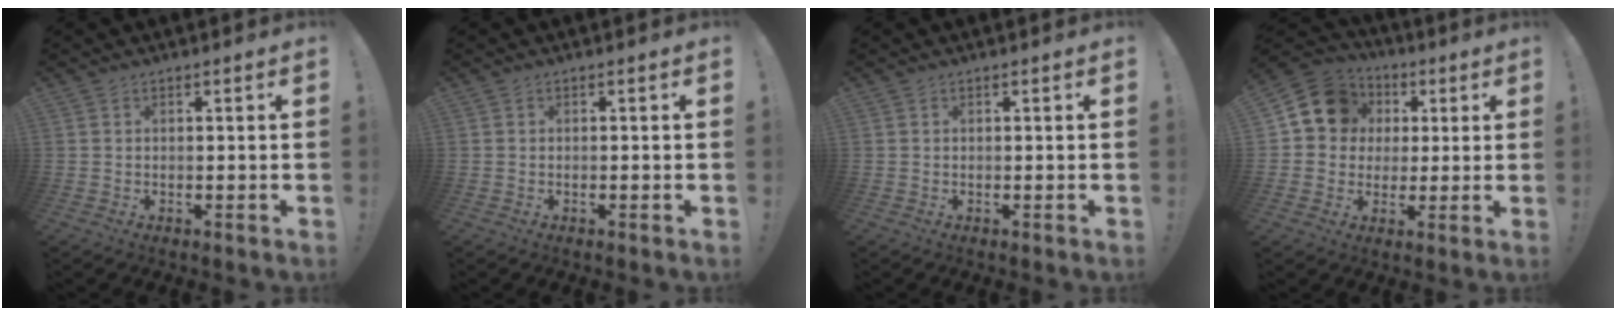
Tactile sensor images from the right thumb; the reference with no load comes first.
{"total": 0.6, "force": [-0.5, -0.2, 0.3], "torque": [-0.011, 0.001, -0.008]}
{"total": 0.0}
{"total": 12.7, "force": [3.3, 11.2, 5.0], "torque": [-0.066, -0.001, 0.070]}